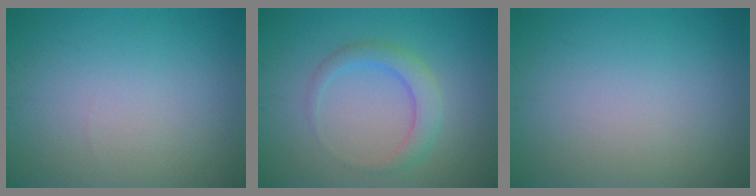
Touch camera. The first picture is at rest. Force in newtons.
{"total": 2.8, "press": 2.8, "slide": 0.1}
{"total": 0.0}